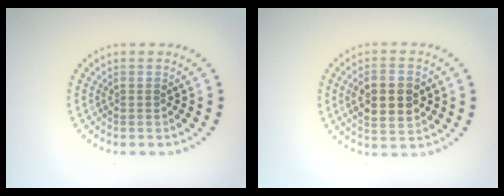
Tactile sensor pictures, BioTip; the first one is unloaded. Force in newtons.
{"total": 5.2, "press": 5.2, "slide": 0.5}